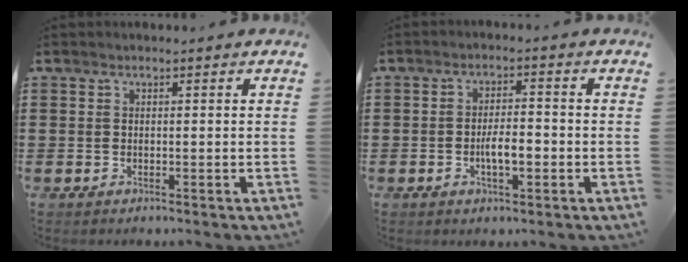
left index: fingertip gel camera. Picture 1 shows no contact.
{"total": 4.3, "force": [-1.2, 1.5, 3.9], "torque": [-0.077, 0.004, -0.026]}